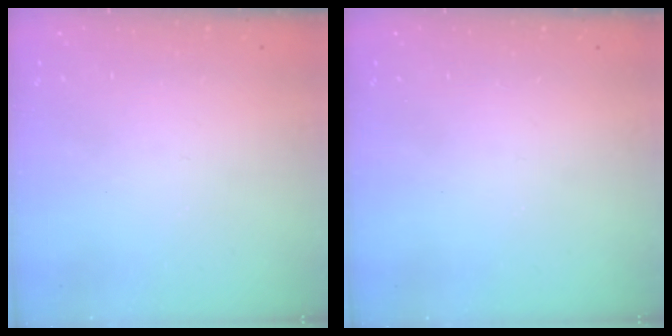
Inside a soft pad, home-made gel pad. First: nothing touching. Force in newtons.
{"total": 0.0}